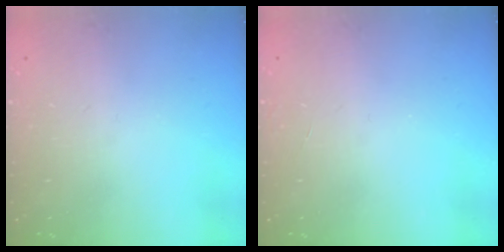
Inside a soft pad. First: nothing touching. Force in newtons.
{"total": 0.0}